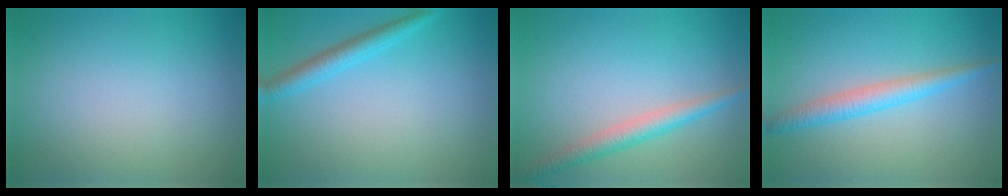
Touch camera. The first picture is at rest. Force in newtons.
{"total": 2.5, "press": 2.5, "slide": 0.1}
{"total": 2.8, "press": 2.8, "slide": 0.1}
{"total": 2.9, "press": 2.9, "slide": 0.1}